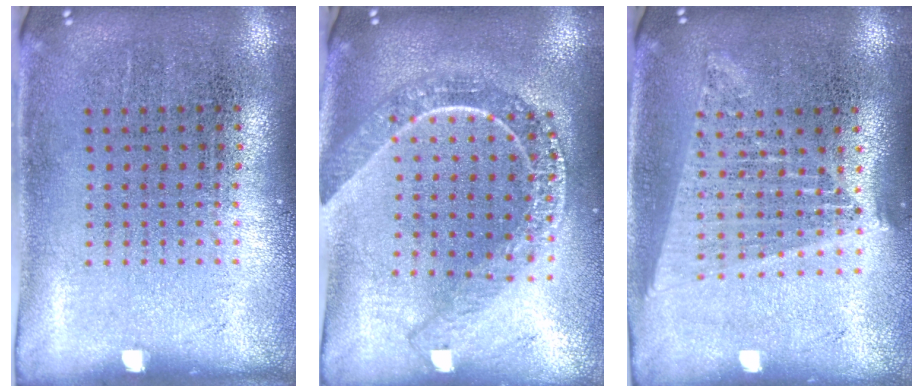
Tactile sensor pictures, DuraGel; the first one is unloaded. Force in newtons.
{"total": 2.3, "press": 1.9, "slide": 1.2}
{"total": 1.7, "press": 1.6, "slide": 0.7}